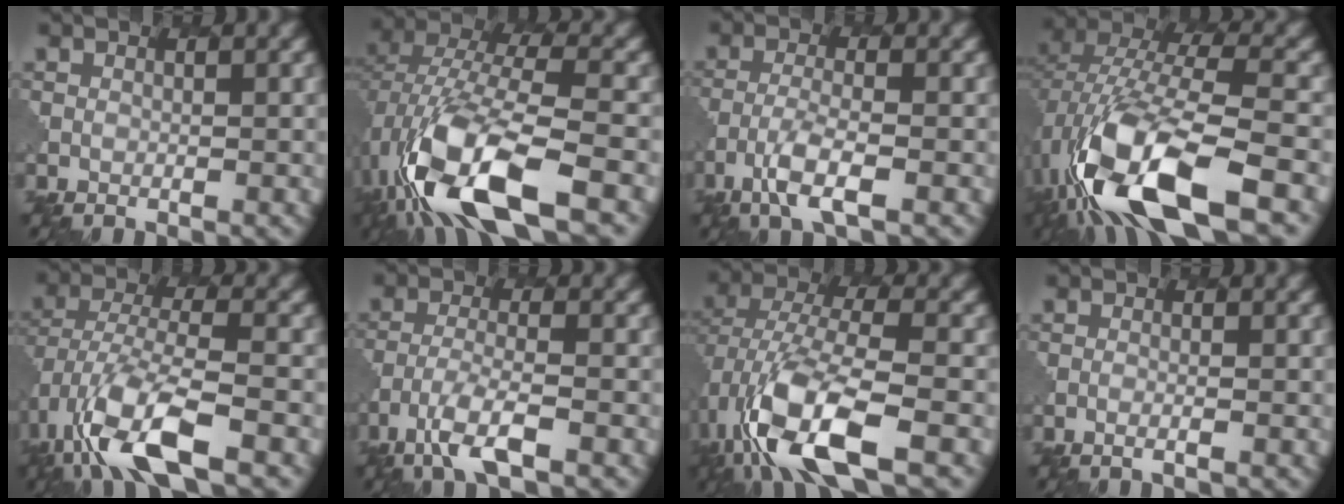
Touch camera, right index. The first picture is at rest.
{"total": 12.5, "force": [-5.6, 4.9, 10.0], "torque": [-0.210, -0.009, -0.104]}
{"total": 3.8, "force": [-2.1, 0.9, 3.0], "torque": [-0.064, -0.004, -0.044]}
{"total": 13.8, "force": [-6.3, 5.1, 11.2], "torque": [-0.236, -0.009, -0.114]}
{"total": 9.0, "force": [-4.7, 3.3, 6.9], "torque": [-0.141, -0.003, -0.090]}
{"total": 4.6, "force": [-2.9, 1.1, 3.4], "torque": [-0.070, -0.007, -0.060]}
{"total": 10.1, "force": [-4.2, 4.2, 8.2], "torque": [-0.167, -0.003, -0.080]}
{"total": 1.0, "force": [-0.4, 0.3, 0.9], "torque": [-0.007, 0.002, -0.013]}